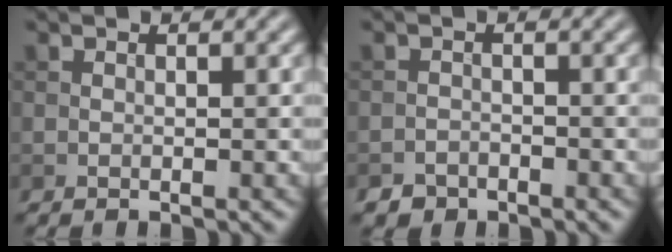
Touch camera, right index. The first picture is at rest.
{"total": 2.5, "force": [-2.1, 1.3, 0.2], "torque": [0.000, 0.004, -0.033]}